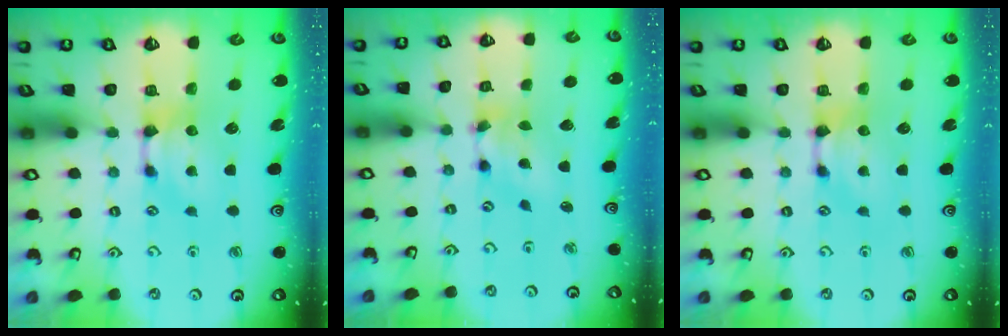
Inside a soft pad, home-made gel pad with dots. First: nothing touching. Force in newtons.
{"total": 3.4, "press": 2.9, "slide": 1.8}
{"total": 0.0}